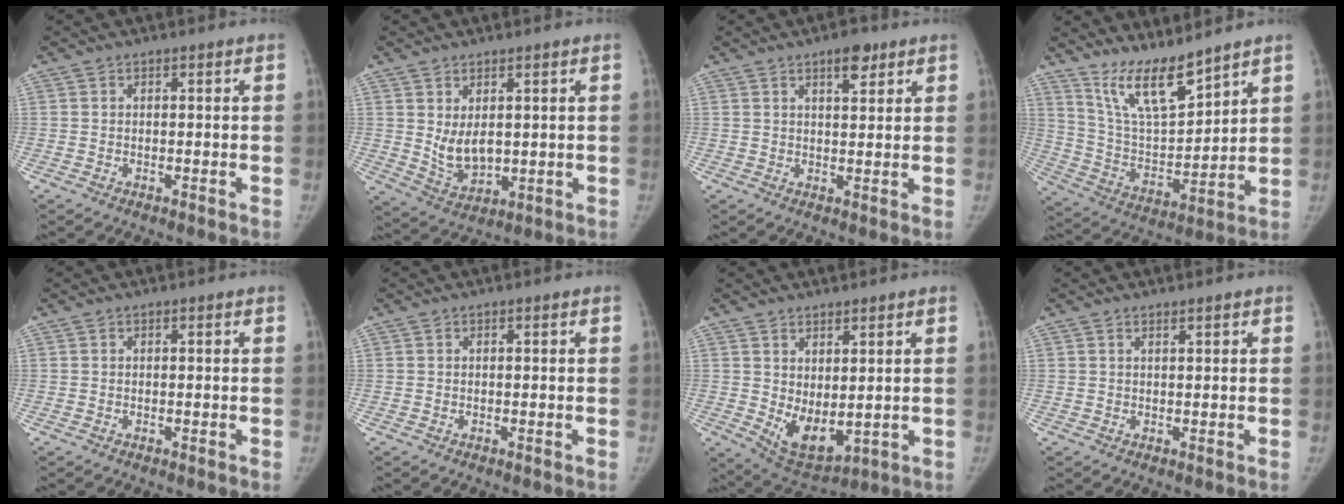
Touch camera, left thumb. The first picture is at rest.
{"total": 6.8, "force": [1.2, 4.0, 5.3], "torque": [-0.077, -0.020, 0.040]}
{"total": 4.5, "force": [2.8, 1.7, 3.0], "torque": [-0.034, -0.015, 0.041]}
{"total": 12.5, "force": [10.2, 2.7, 6.7], "torque": [-0.103, -0.073, 0.203]}
{"total": 0.0}
{"total": 0.0}
{"total": 8.5, "force": [0.9, 4.3, 7.2], "torque": [-0.103, -0.025, 0.040]}
{"total": 0.8, "force": [0.7, 0.1, 0.4], "torque": [-0.007, -0.005, 0.013]}